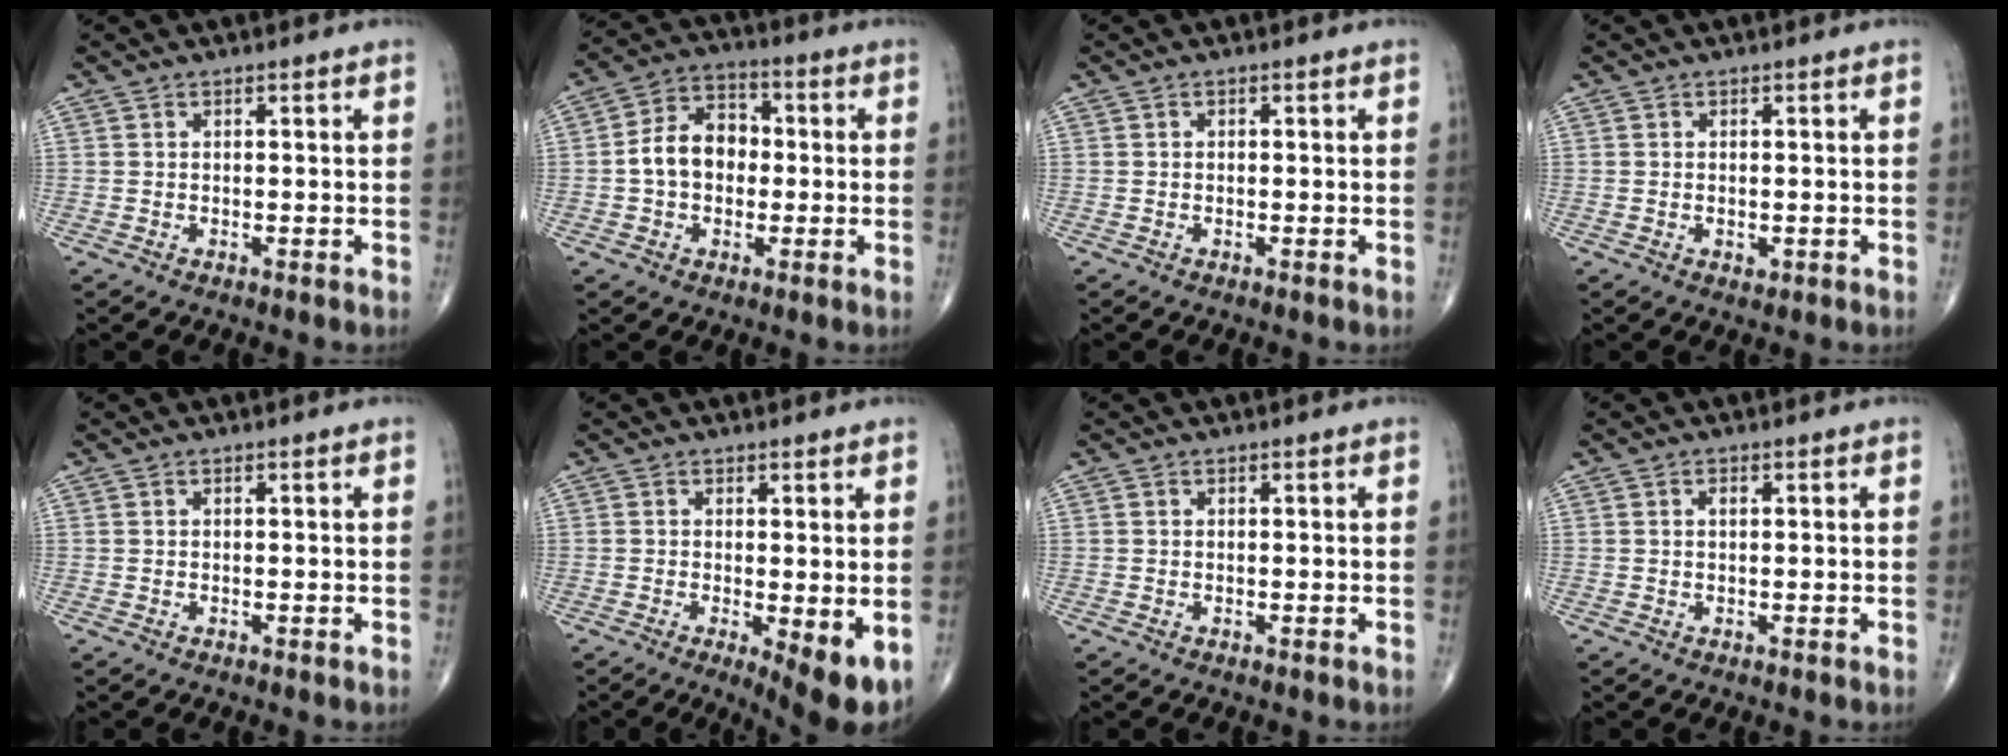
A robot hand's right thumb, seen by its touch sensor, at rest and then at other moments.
{"total": 9.7, "force": [-0.5, 7.2, 6.5], "torque": [-0.092, 0.030, -0.021]}
{"total": 0.0}
{"total": 1.2, "force": [-0.2, 0.7, 0.9], "torque": [-0.012, -0.003, -0.002]}
{"total": 0.0}
{"total": 7.0, "force": [-1.4, 1.9, 6.6], "torque": [-0.097, -0.021, -0.019]}
{"total": 0.0}
{"total": 0.9, "force": [0.3, 0.5, 0.7], "torque": [-0.011, 0.002, 0.004]}